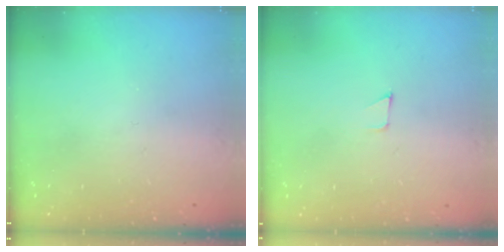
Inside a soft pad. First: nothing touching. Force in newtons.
{"total": 2.6, "press": 2.6, "slide": 0.2}